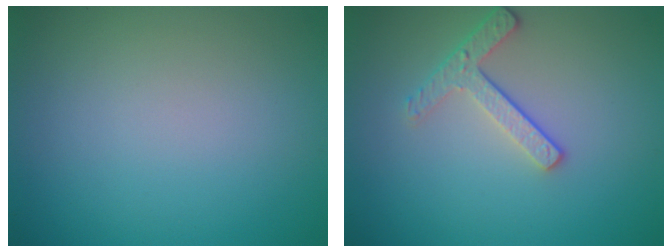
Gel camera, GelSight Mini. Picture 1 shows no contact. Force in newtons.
{"total": 2.6, "press": 2.2, "slide": 1.3}